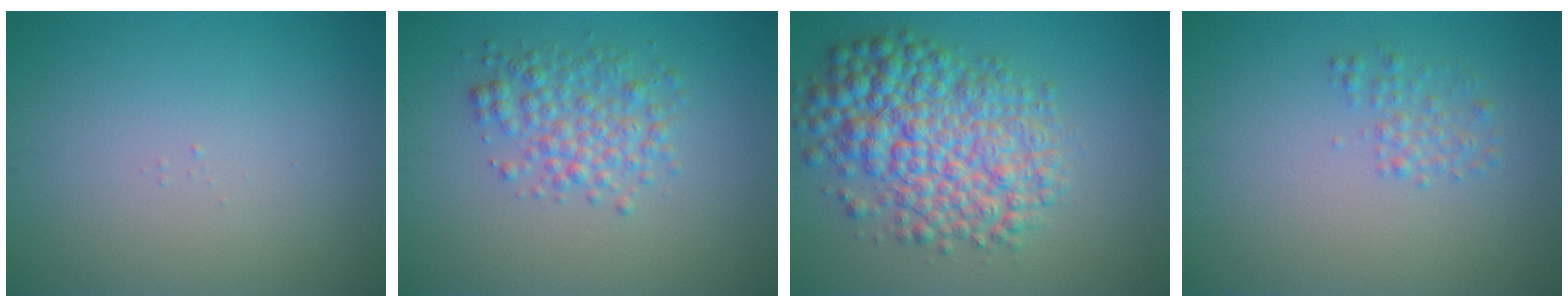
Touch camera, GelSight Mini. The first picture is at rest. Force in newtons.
{"total": 3.4, "press": 3.4, "slide": 0.0}
{"total": 8.1, "press": 8.1, "slide": 0.2}
{"total": 1.5, "press": 1.5, "slide": 0.1}